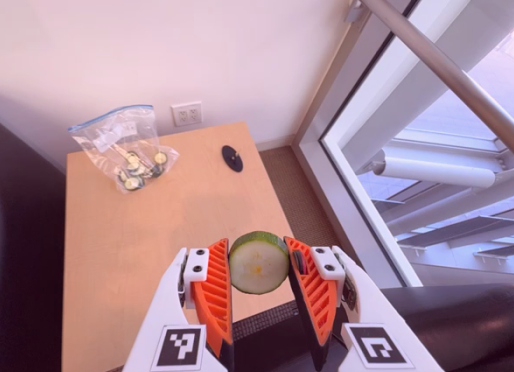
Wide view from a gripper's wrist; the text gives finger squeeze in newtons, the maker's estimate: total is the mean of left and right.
{"total": 9.2, "left": 9.4, "right": 8.9}